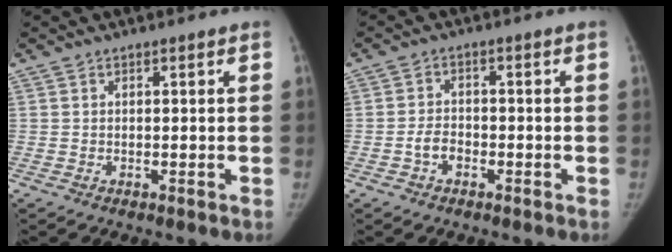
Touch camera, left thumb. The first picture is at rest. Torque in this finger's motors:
{"motor_torque": [-0.19, 0.21, 0.17, 0.31, 0.07]}